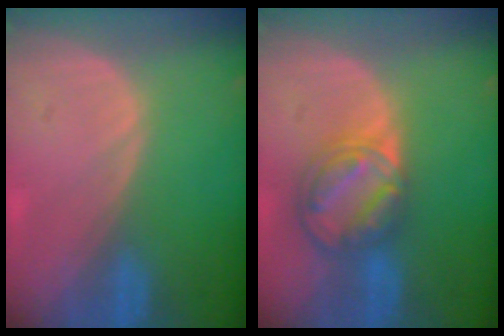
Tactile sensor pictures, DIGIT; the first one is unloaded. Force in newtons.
{"total": 8.4, "press": 7.0, "slide": 4.6}